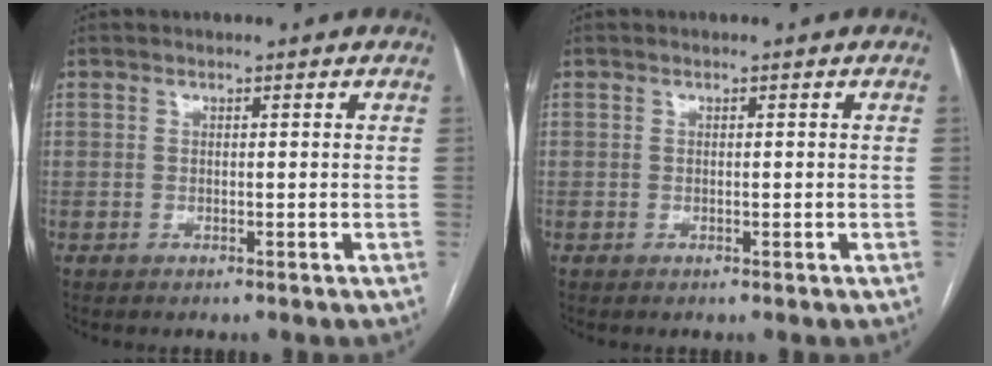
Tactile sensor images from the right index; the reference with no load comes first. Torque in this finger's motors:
{"motor_torque": [-0.13, 0.17, -0.01, -0.01]}